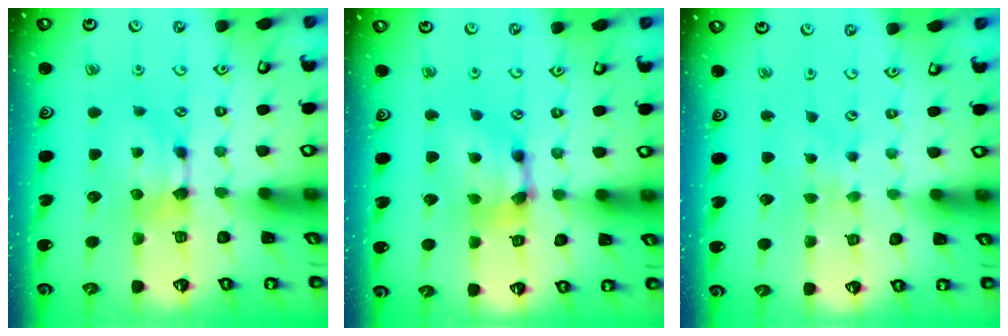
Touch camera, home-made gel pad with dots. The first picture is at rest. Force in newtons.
{"total": 5.2, "press": 4.8, "slide": 1.9}
{"total": 2.8, "press": 2.8, "slide": 0.2}